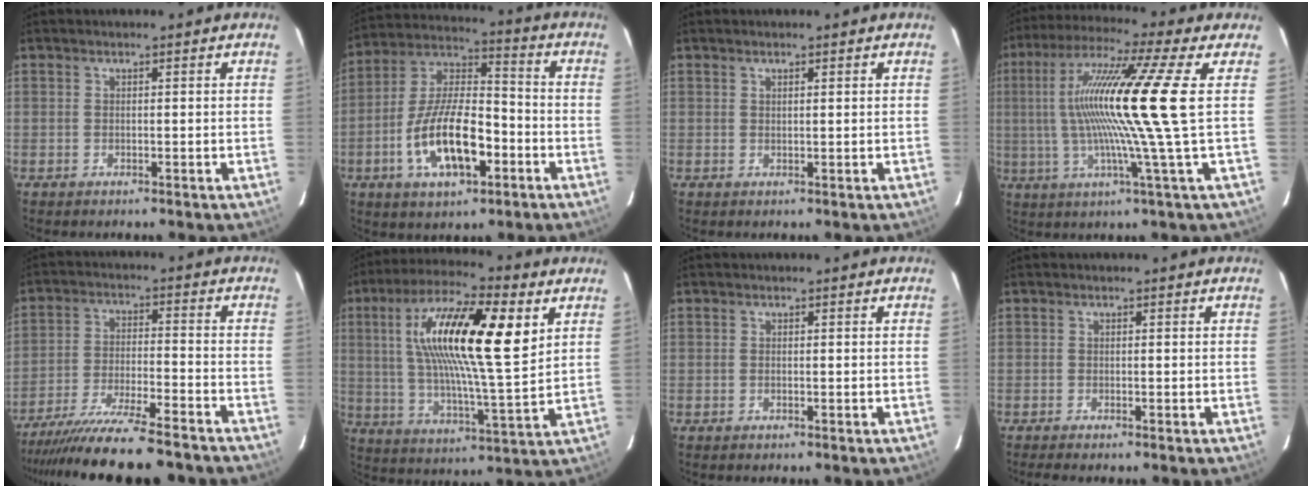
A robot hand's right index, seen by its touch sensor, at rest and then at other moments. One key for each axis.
{"total": 16.1, "fx": -5.8, "fy": 6.7, "fz": 13.5, "tx": -0.265, "ty": 0.003, "tz": -0.099}
{"total": 0.7, "fx": 0.5, "fy": 0.1, "fz": 0.4, "tx": -0.007, "ty": 0.002, "tz": 0.010}
{"total": 17.5, "fx": 0.9, "fy": -2.8, "fz": 17.2, "tx": -0.311, "ty": -0.002, "tz": 0.008}
{"total": 20.8, "fx": -18.3, "fy": 2.0, "fz": 9.7, "tx": -0.192, "ty": -0.052, "tz": -0.286}
{"total": 21.9, "fx": 7.5, "fy": 5.2, "fz": 19.9, "tx": -0.352, "ty": 0.019, "tz": 0.122}
{"total": 0.0}
{"total": 1.3, "fx": -1.1, "fy": -0.1, "fz": 0.7, "tx": -0.016, "ty": -0.004, "tz": -0.018}